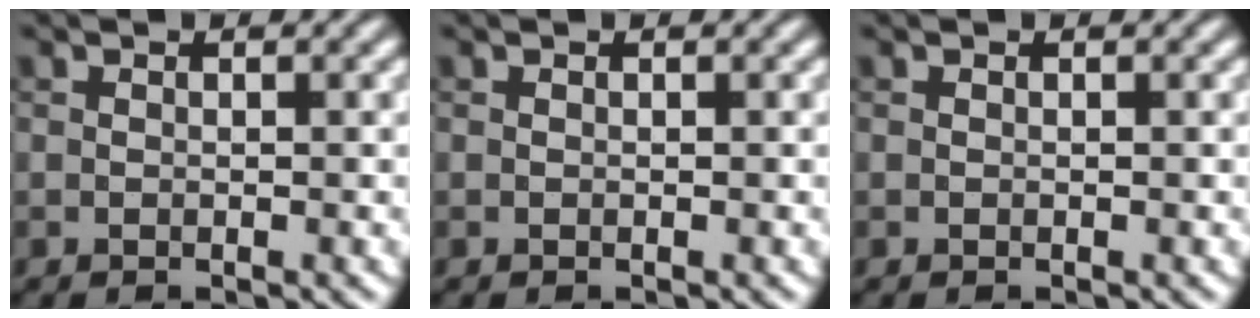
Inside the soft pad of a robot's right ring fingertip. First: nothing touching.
{"total": 0.0}
{"total": 0.0}